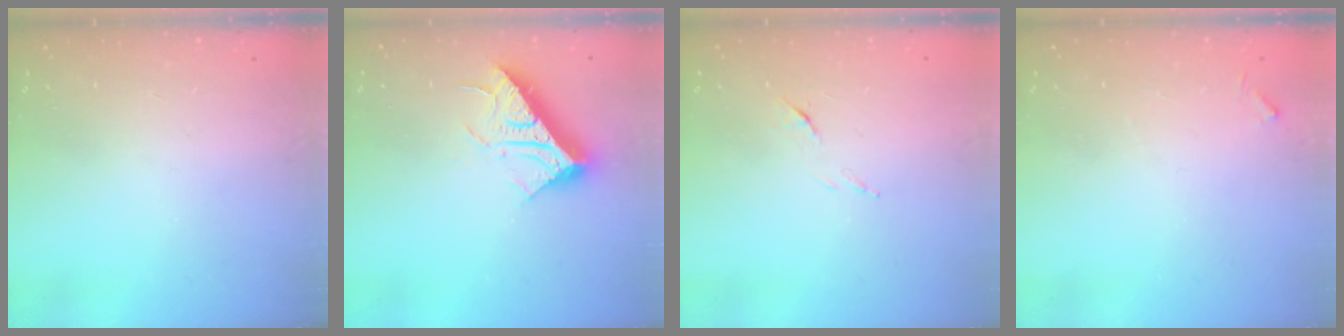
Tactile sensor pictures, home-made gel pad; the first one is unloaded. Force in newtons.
{"total": 16.3, "press": 16.3, "slide": 0.3}
{"total": 6.1, "press": 6.0, "slide": 0.7}
{"total": 6.0, "press": 6.0, "slide": 0.3}